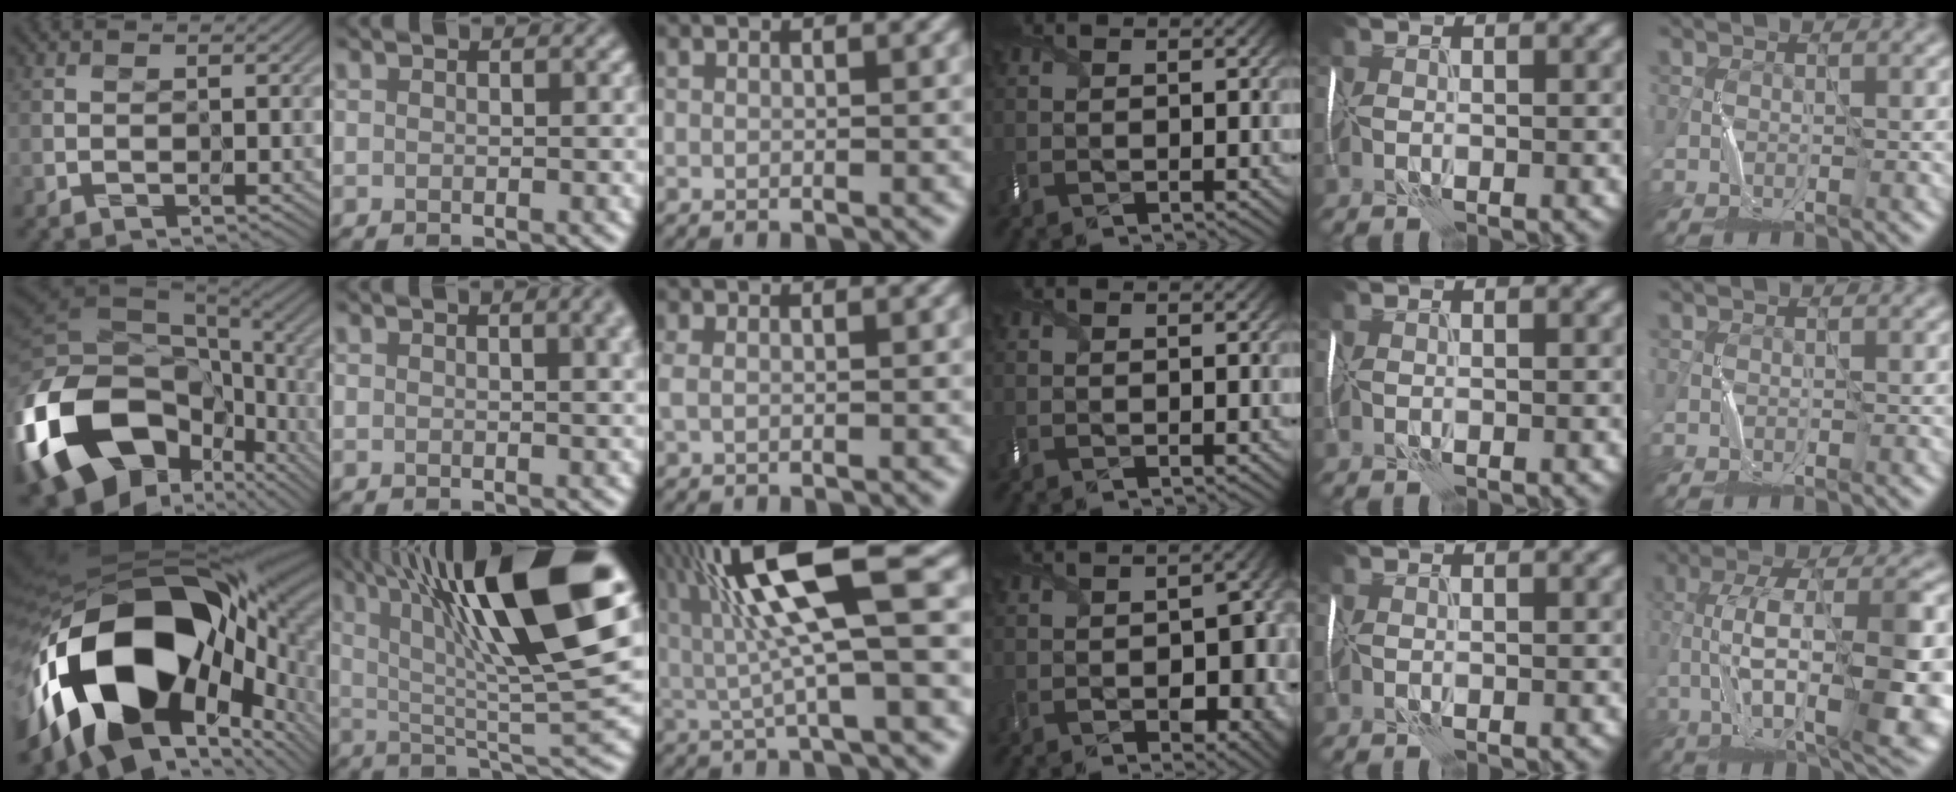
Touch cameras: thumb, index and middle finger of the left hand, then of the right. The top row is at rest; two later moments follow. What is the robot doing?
{"motion": "wrap", "object": "thread"}